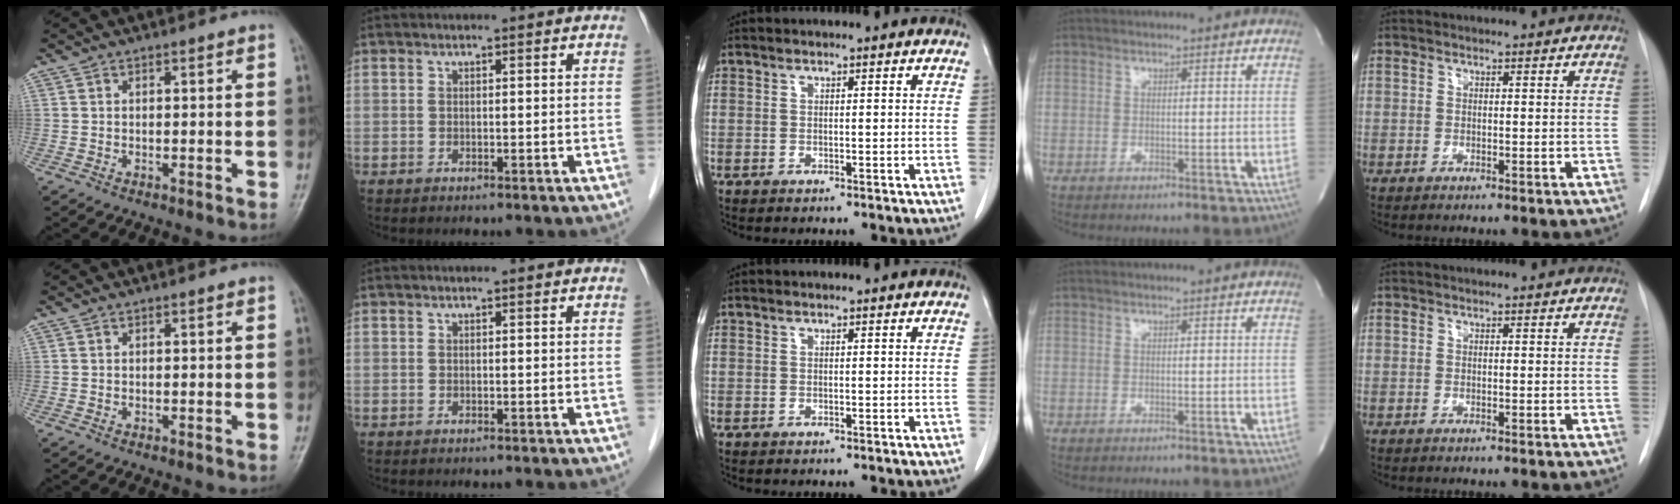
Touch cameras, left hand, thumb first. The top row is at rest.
{}